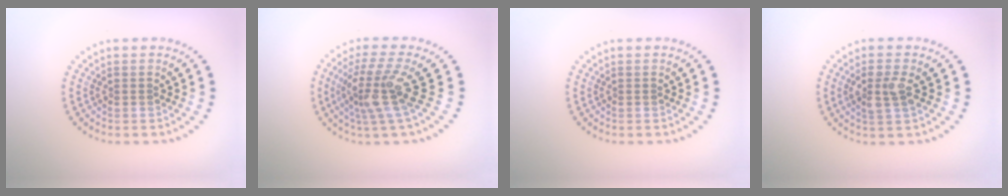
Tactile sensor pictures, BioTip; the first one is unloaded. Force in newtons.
{"total": 4.4, "press": 3.2, "slide": 3.0}
{"total": 0.0}
{"total": 2.5, "press": 2.5, "slide": 0.5}